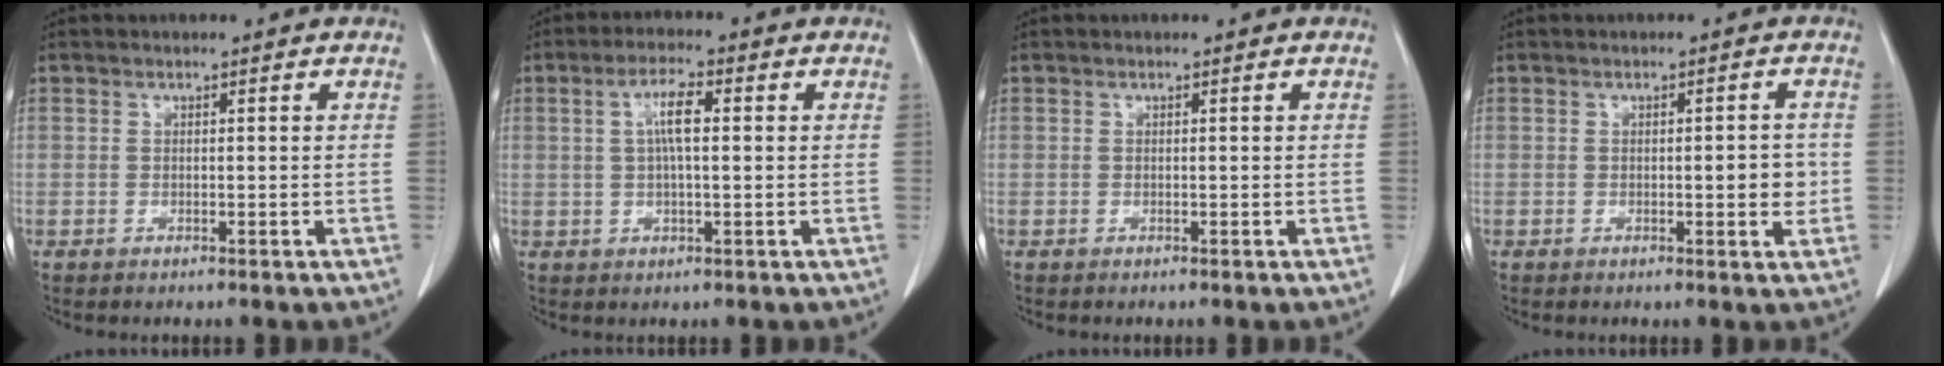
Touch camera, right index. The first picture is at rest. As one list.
[{"total": 5.1, "force": [1.0, 1.0, 5.0], "torque": [-0.093, 0.011, 0.017]}, {"total": 0.0}, {"total": 3.1, "force": [-0.3, 0.9, 2.9], "torque": [-0.039, 0.000, -0.003]}]